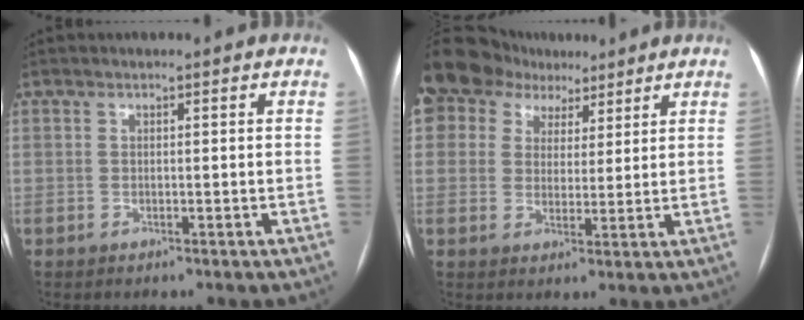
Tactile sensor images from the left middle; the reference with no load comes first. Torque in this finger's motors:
{"motor_torque": [1.18, -0.95, 1.05, 0.21]}